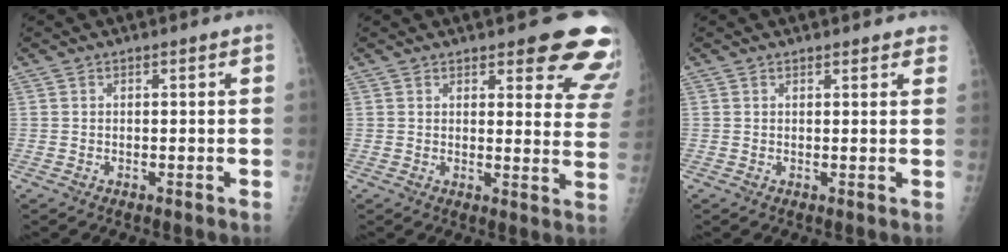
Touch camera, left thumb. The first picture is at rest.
{"total": 12.9, "force": [10.0, 4.2, 6.9], "torque": [-0.029, -0.060, 0.096]}
{"total": 2.9, "force": [2.6, 0.9, 0.8], "torque": [0.012, -0.005, 0.022]}